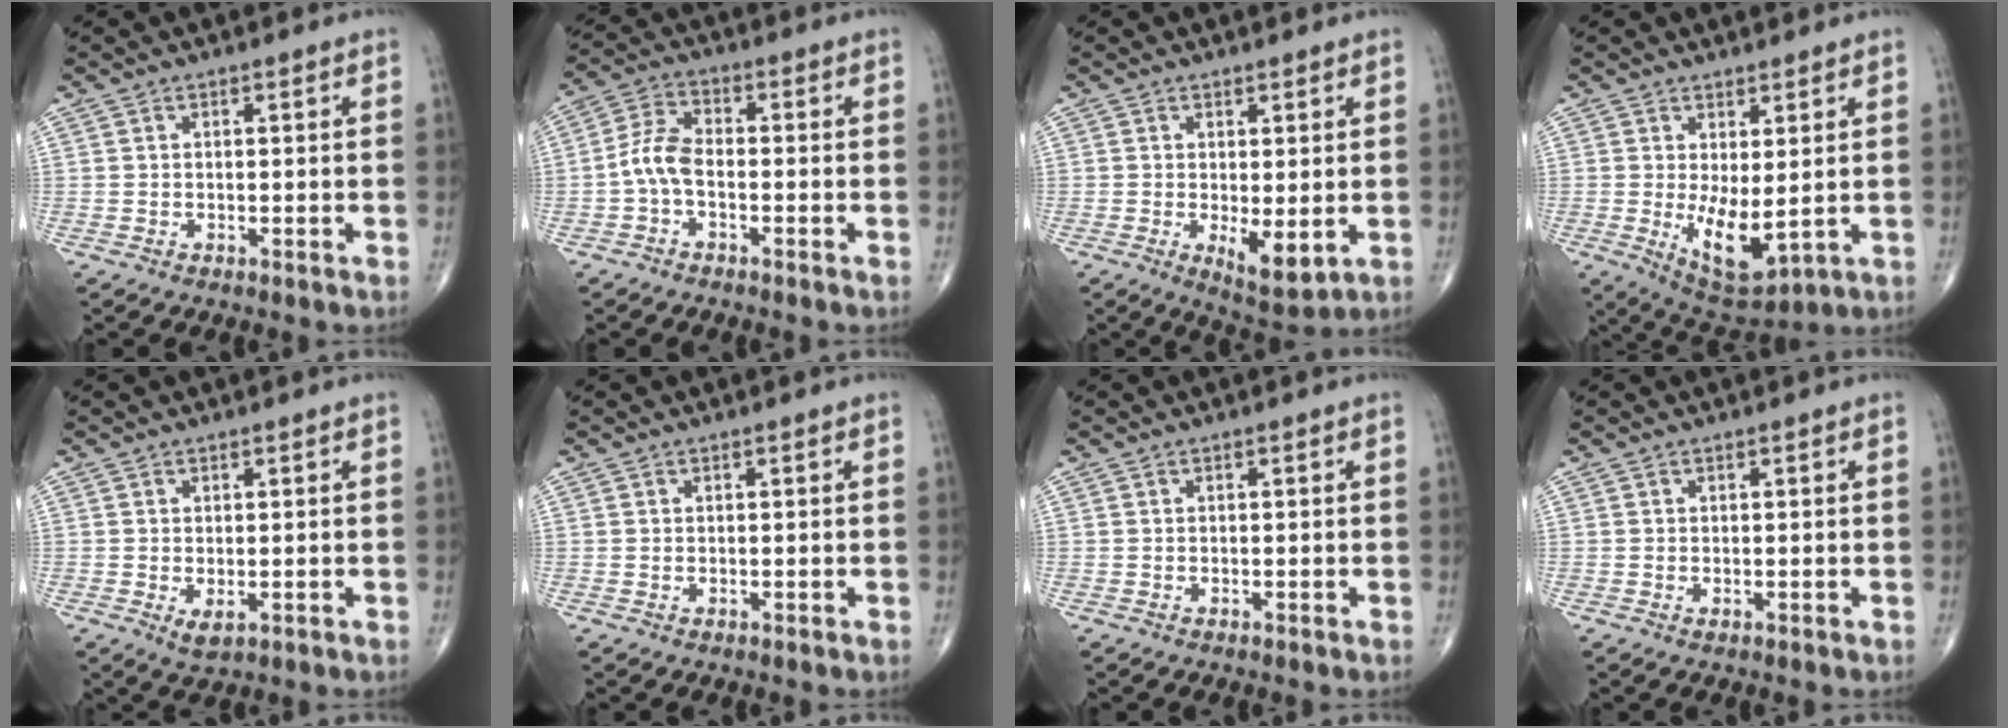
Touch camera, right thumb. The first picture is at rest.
{"total": 5.8, "force": [-1.6, 3.0, 4.7], "torque": [-0.098, 0.021, -0.040]}
{"total": 6.1, "force": [-0.8, 2.3, 5.5], "torque": [-0.082, -0.021, -0.003]}
{"total": 8.6, "force": [-0.3, 3.6, 7.8], "torque": [-0.119, -0.023, 0.016]}
{"total": 2.3, "force": [-0.4, 1.2, 1.9], "torque": [-0.030, -0.006, 0.001]}
{"total": 0.0}
{"total": 0.0}
{"total": 0.0}